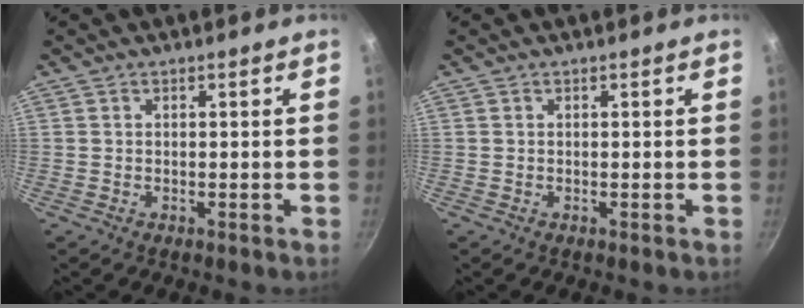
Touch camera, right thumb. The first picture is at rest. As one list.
[{"total": 0.0}]